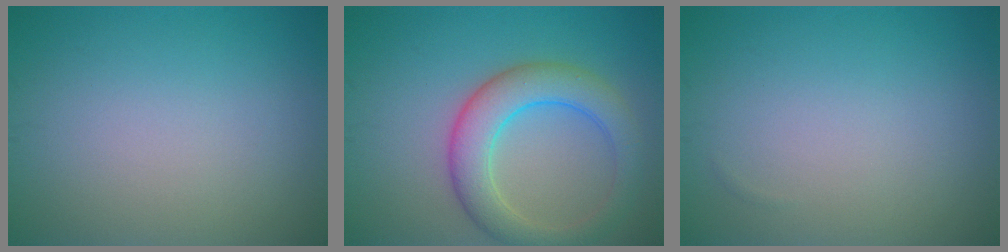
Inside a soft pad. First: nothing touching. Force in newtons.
{"total": 5.9, "press": 5.8, "slide": 0.3}
{"total": 0.0}